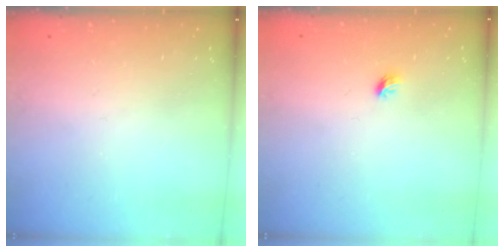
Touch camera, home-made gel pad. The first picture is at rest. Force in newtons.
{"total": 4.2, "press": 4.1, "slide": 1.0}